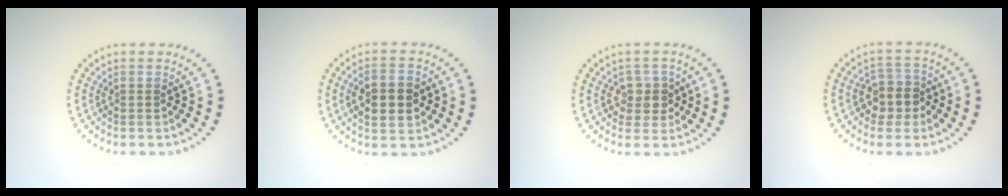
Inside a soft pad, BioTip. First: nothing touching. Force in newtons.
{"total": 4.6, "press": 4.6, "slide": 0.3}
{"total": 2.2, "press": 2.1, "slide": 0.6}
{"total": 2.7, "press": 2.5, "slide": 1.0}